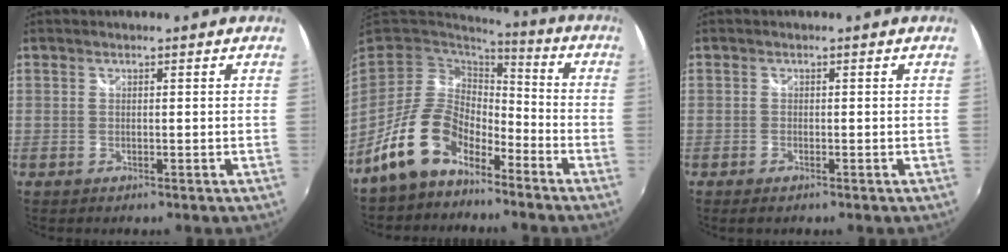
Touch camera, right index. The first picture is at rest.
{"total": 12.7, "force": [-8.1, 6.7, 7.0], "torque": [-0.144, 0.016, -0.146]}
{"total": 1.0, "force": [-0.8, 0.4, 0.5], "torque": [-0.012, -0.004, -0.016]}